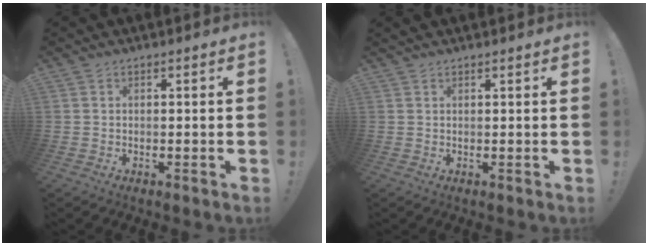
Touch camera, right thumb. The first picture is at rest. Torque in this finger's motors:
{"motor_torque": [-0.25, 0.33, 0.94, 1.01, 0.05]}